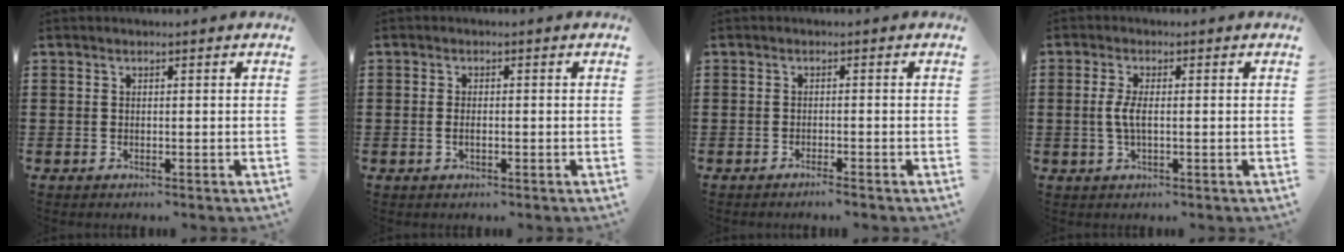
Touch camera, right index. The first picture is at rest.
{"total": 1.3, "force": [-0.3, 0.5, 1.2], "torque": [-0.022, 0.000, -0.006]}
{"total": 1.2, "force": [-1.1, -0.2, 0.4], "torque": [-0.009, -0.002, -0.020]}
{"total": 3.3, "force": [-0.3, 1.0, 3.1], "torque": [-0.080, -0.008, -0.013]}